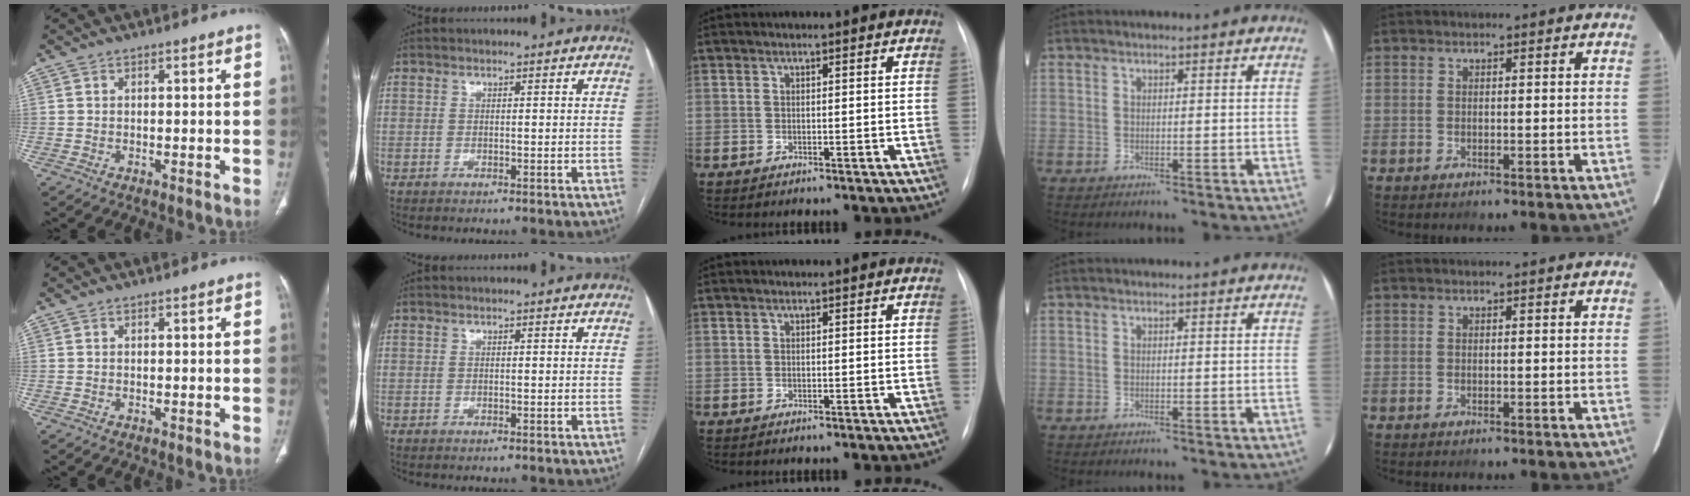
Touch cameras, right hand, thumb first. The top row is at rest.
{}